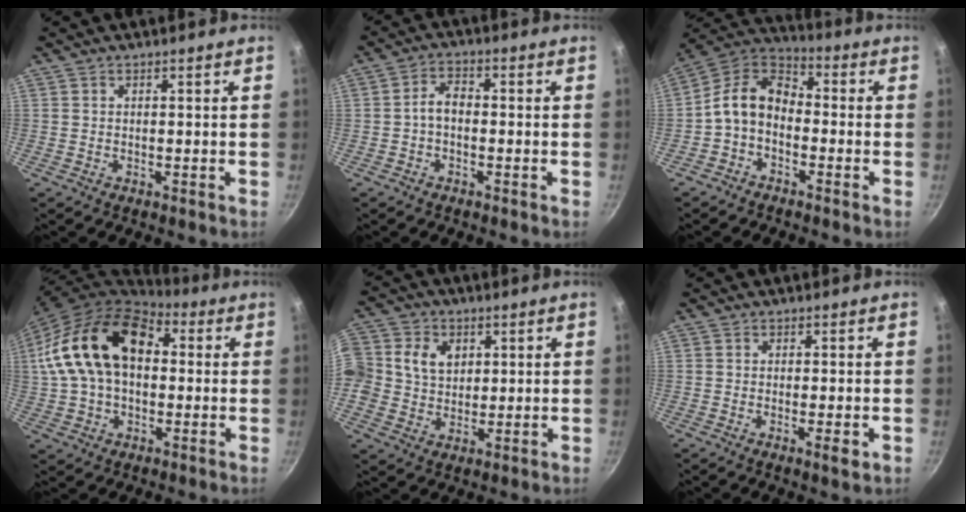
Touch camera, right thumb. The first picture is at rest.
{"total": 3.9, "force": [-0.8, 2.4, 2.9], "torque": [-0.045, 0.022, -0.023]}
{"total": 9.7, "force": [-2.3, 6.7, 6.7], "torque": [-0.109, 0.052, -0.066]}
{"total": 20.5, "force": [2.9, 13.4, 15.1], "torque": [-0.256, 0.039, 0.039]}
{"total": 15.2, "force": [2.8, 13.2, 7.0], "torque": [-0.169, 0.030, 0.047]}
{"total": 2.6, "force": [-0.8, 0.4, 2.4], "torque": [-0.050, -0.004, -0.016]}